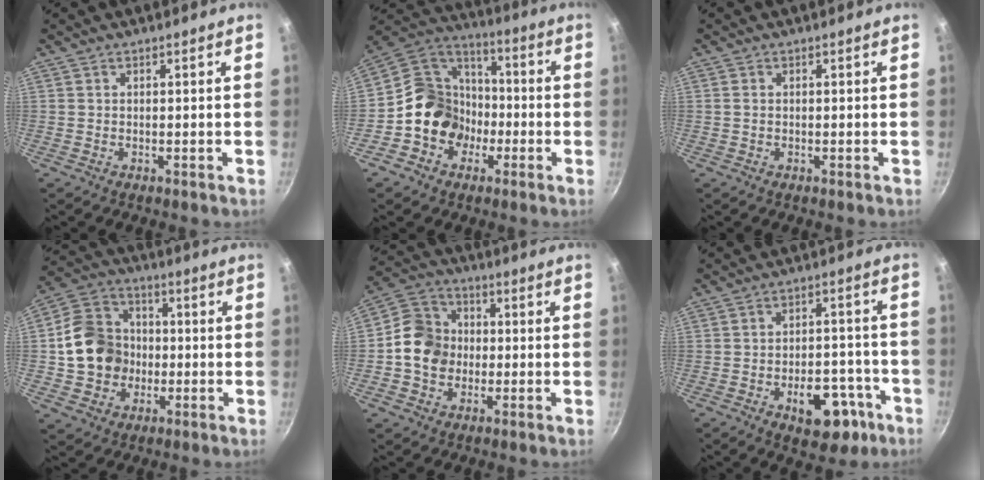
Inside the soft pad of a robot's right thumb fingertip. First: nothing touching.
{"total": 14.1, "force": [-4.0, 12.2, 6.1], "torque": [-0.056, 0.047, -0.082]}
{"total": 0.7, "force": [-0.1, 0.6, 0.4], "torque": [-0.006, 0.002, -0.002]}
{"total": 13.6, "force": [-1.1, 11.8, 6.7], "torque": [-0.095, 0.032, -0.026]}
{"total": 10.8, "force": [-1.0, 9.3, 5.4], "torque": [-0.068, 0.024, -0.039]}
{"total": 12.2, "force": [-5.5, 6.9, 8.4], "torque": [-0.071, 0.038, -0.063]}